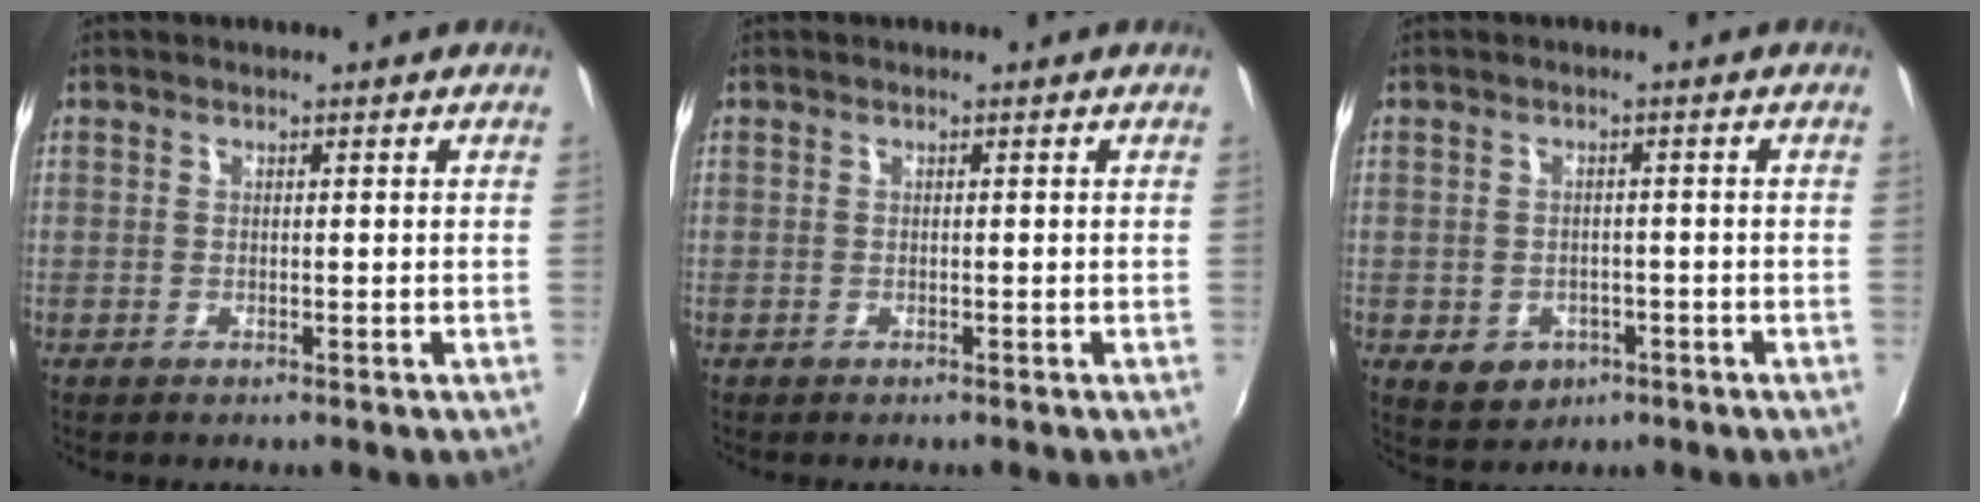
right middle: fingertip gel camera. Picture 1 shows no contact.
{"total": 0.0}
{"total": 5.5, "force": [-2.3, 4.5, 2.4], "torque": [-0.056, -0.004, -0.020]}